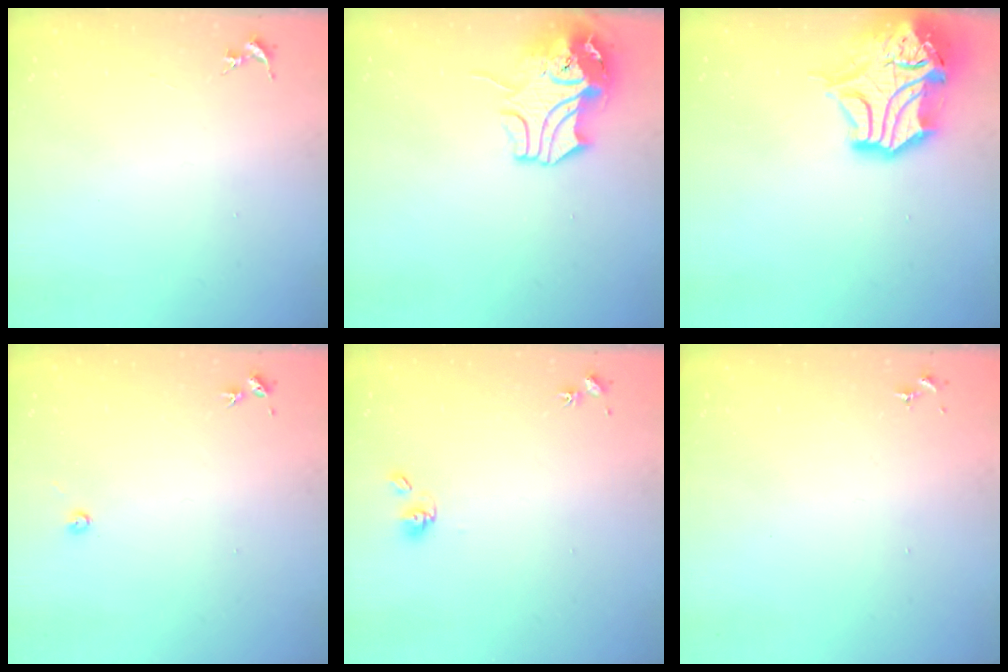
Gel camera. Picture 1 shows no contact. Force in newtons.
{"total": 12.0, "press": 11.8, "slide": 2.0}
{"total": 17.4, "press": 17.2, "slide": 2.6}
{"total": 4.1, "press": 4.1, "slide": 0.4}
{"total": 6.0, "press": 5.6, "slide": 2.1}
{"total": 0.0}